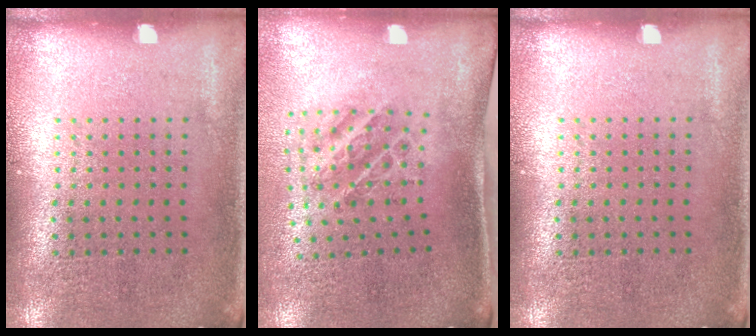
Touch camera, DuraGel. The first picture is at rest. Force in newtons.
{"total": 1.3, "press": 1.1, "slide": 0.7}
{"total": 0.0}